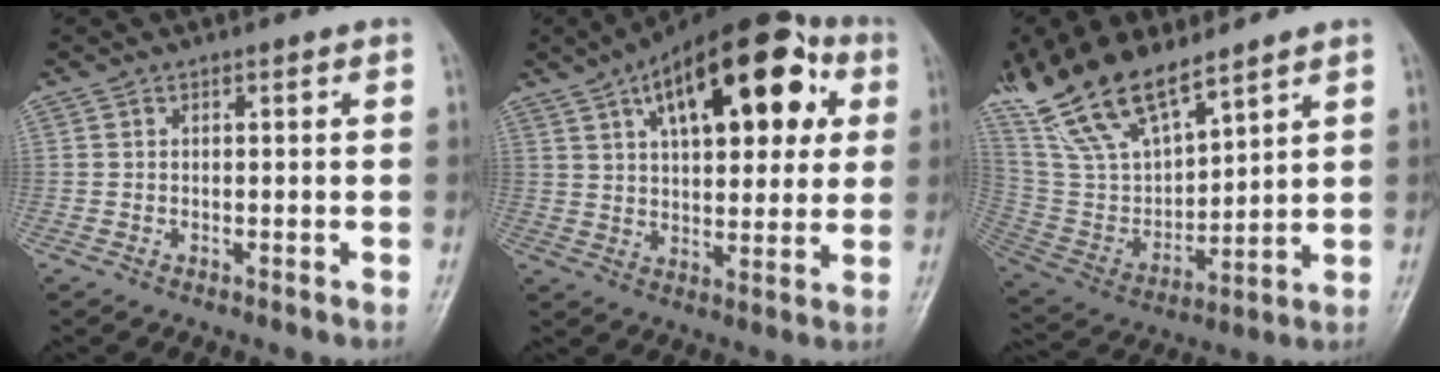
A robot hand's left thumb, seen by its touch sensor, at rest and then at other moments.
{"total": 22.6, "force": [8.8, 10.8, 17.8], "torque": [-0.237, 0.010, 0.133]}
{"total": 18.3, "force": [13.6, 7.1, 9.9], "torque": [-0.173, -0.052, 0.275]}